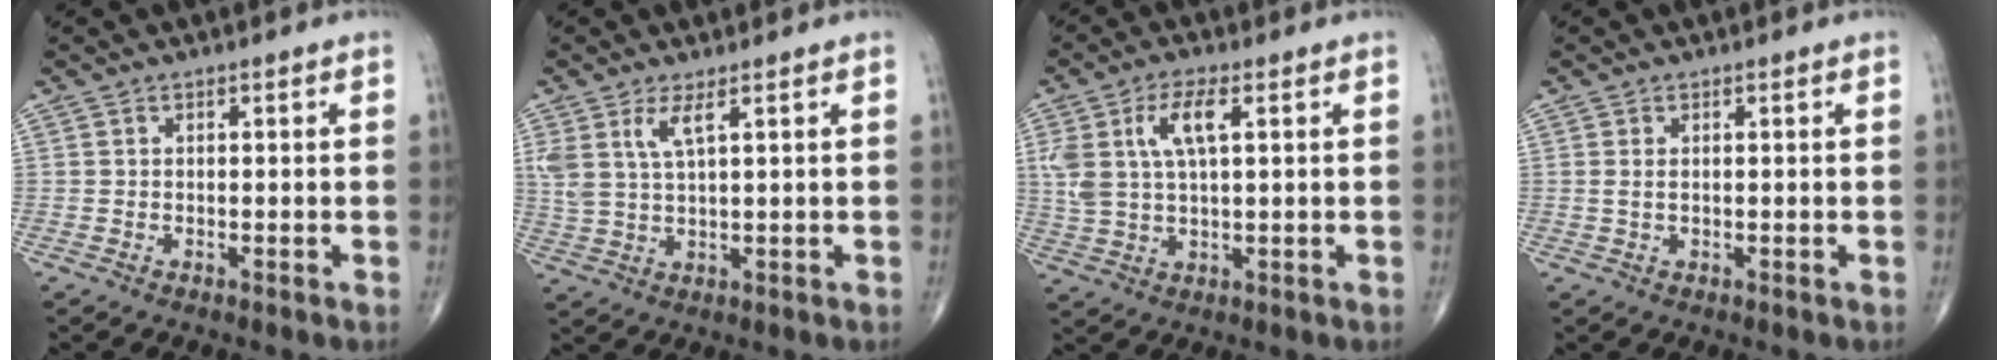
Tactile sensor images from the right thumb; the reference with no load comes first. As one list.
[{"total": 4.9, "force": [2.5, 1.3, 4.1], "torque": [-0.097, -0.012, 0.059]}, {"total": 8.8, "force": [2.8, 3.4, 7.6], "torque": [-0.168, 0.005, 0.058]}, {"total": 1.0, "force": [0.2, 0.4, 0.9], "torque": [-0.023, 0.004, 0.007]}]